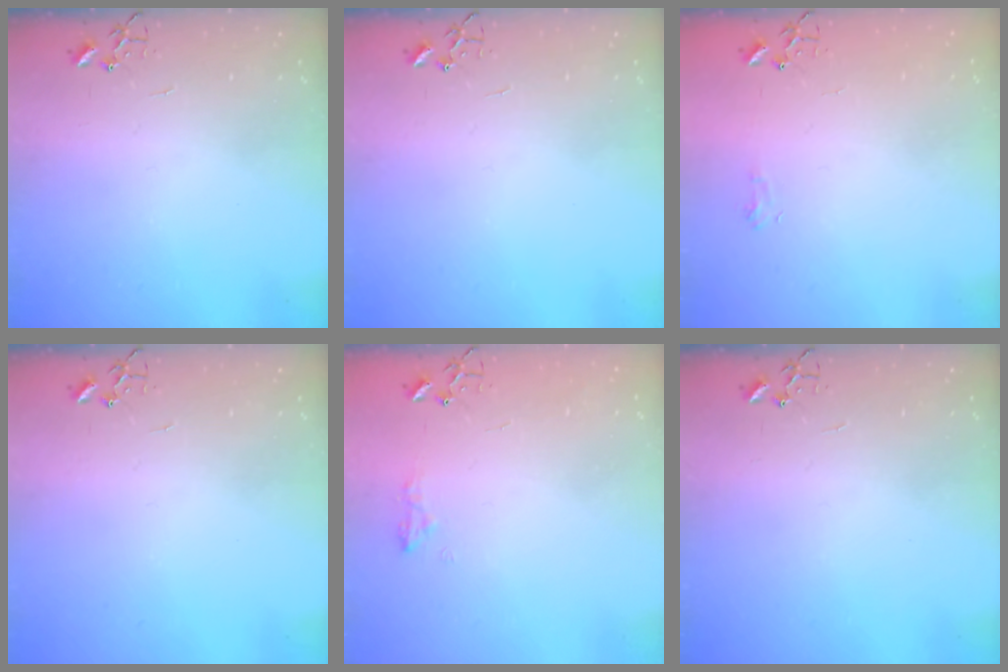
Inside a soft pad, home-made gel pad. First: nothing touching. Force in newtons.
{"total": 0.0}
{"total": 4.8, "press": 4.7, "slide": 0.6}
{"total": 0.0}
{"total": 8.5, "press": 8.5, "slide": 0.6}
{"total": 0.0}